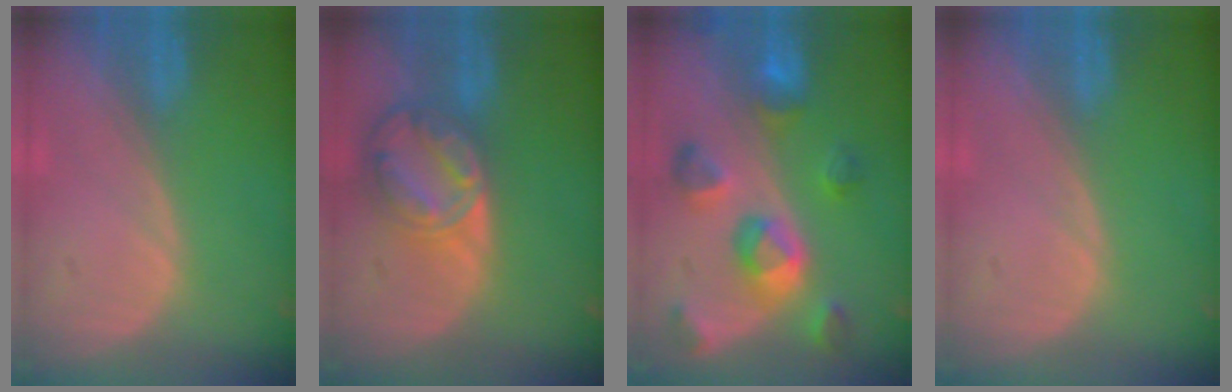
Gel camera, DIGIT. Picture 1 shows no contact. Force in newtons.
{"total": 8.6, "press": 7.3, "slide": 4.5}
{"total": 9.3, "press": 8.5, "slide": 3.9}
{"total": 0.0}